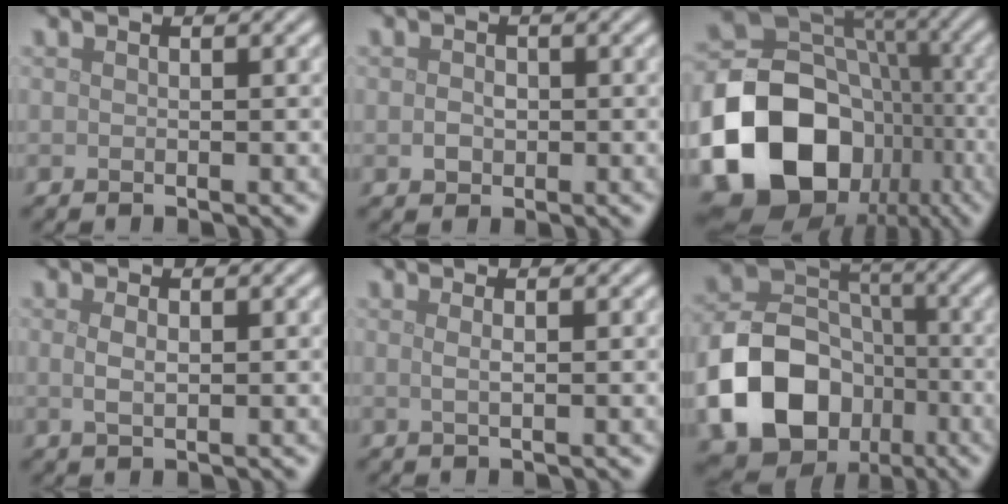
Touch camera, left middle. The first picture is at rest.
{"total": 1.5, "force": [-0.3, 1.2, 0.7], "torque": [-0.013, -0.003, -0.008]}
{"total": 19.9, "force": [-6.6, 16.0, 9.7], "torque": [-0.196, -0.025, -0.119]}
{"total": 1.4, "force": [0.1, 0.7, 1.2], "torque": [-0.030, -0.002, 0.003]}
{"total": 1.0, "force": [0.1, 0.3, 0.9], "torque": [-0.017, 0.002, -0.002]}
{"total": 16.5, "force": [-6.4, 13.3, 7.4], "torque": [-0.157, -0.053, -0.126]}